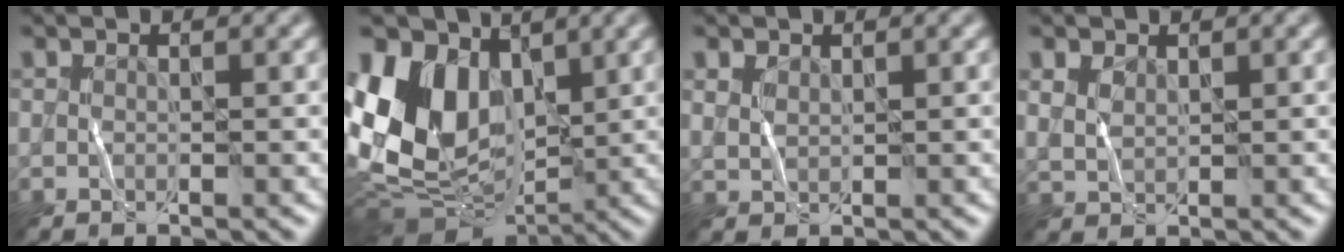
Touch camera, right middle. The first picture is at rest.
{"total": 11.6, "force": [2.0, 7.8, 8.4], "torque": [-0.179, 0.007, 0.025]}
{"total": 1.2, "force": [0.7, 0.8, 0.5], "torque": [-0.013, 0.000, 0.019]}
{"total": 1.5, "force": [0.9, 1.1, 0.7], "torque": [-0.020, -0.002, 0.021]}